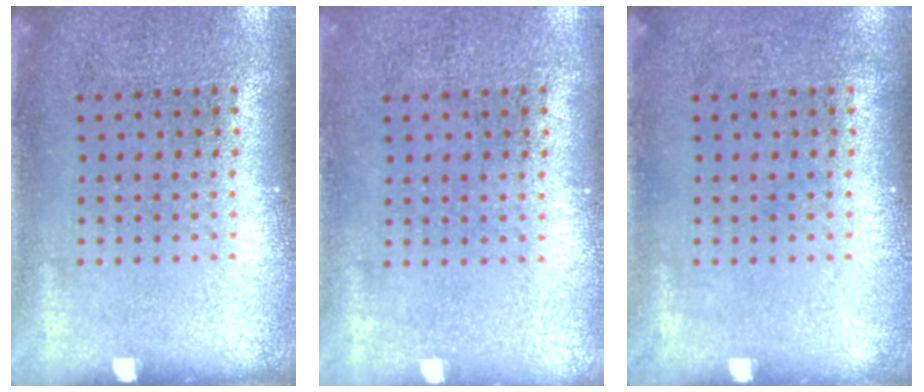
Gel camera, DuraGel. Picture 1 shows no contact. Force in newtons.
{"total": 0.0}
{"total": 0.0}